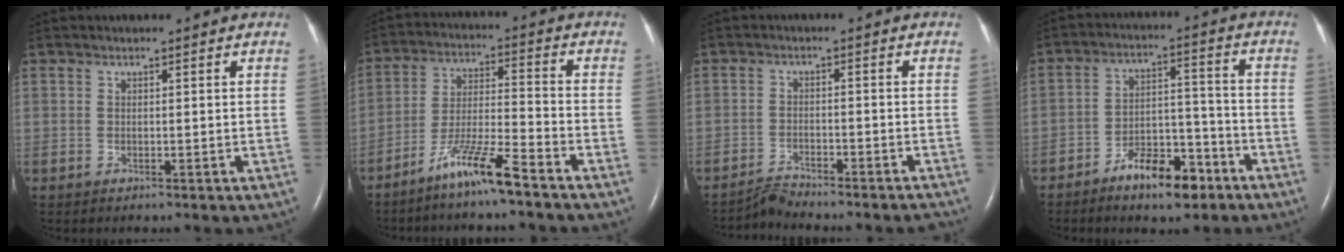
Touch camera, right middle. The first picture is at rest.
{"total": 8.8, "force": [-6.7, -0.2, 5.8], "torque": [-0.113, -0.018, -0.130]}
{"total": 5.2, "force": [-5.1, -0.9, 0.0], "torque": [0.004, -0.002, -0.083]}
{"total": 9.2, "force": [-6.3, 3.4, 5.9], "torque": [-0.096, 0.015, -0.102]}